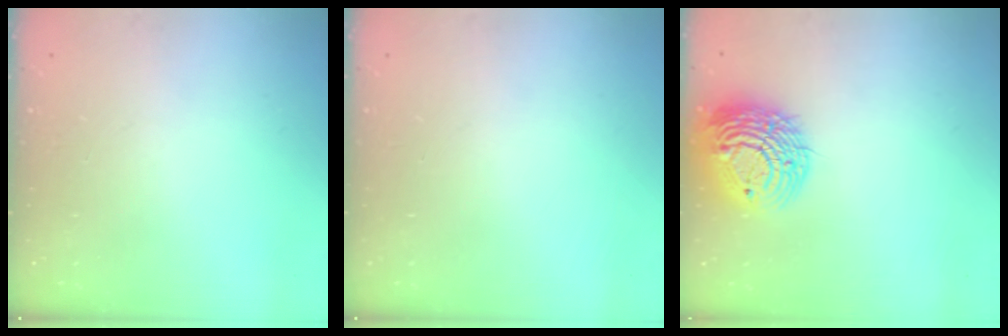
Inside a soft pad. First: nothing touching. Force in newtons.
{"total": 0.0}
{"total": 16.1, "press": 15.9, "slide": 2.6}